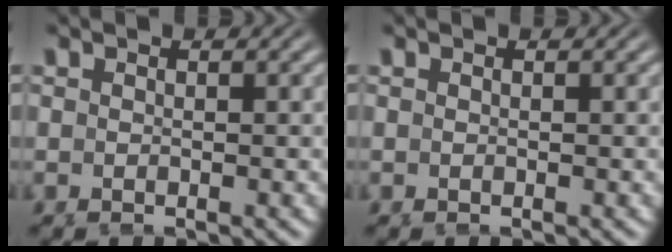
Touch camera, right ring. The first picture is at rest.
{"total": 0.0}